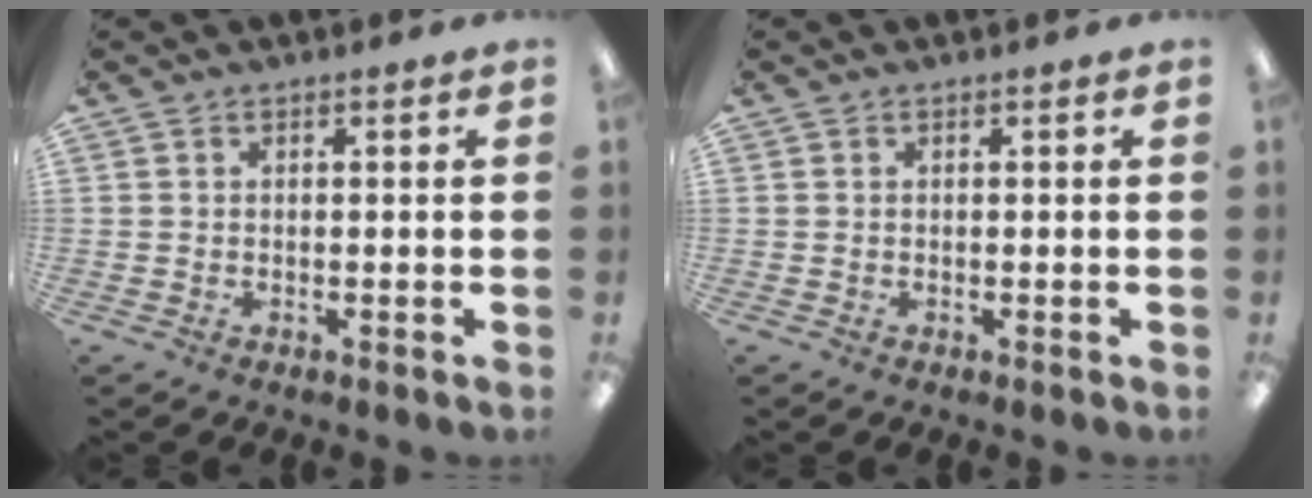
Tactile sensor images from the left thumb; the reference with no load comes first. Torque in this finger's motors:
{"motor_torque": [0.00, 0.00, 0.00, 0.00, 0.00]}